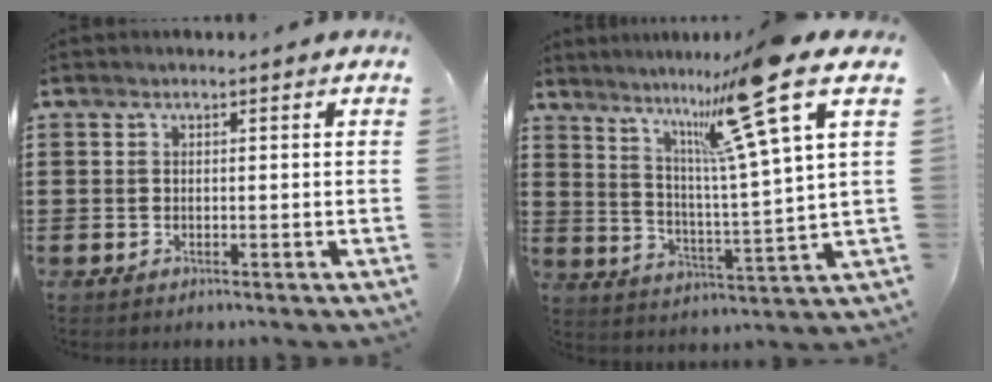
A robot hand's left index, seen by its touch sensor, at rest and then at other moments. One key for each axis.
{"total": 12.2, "fx": 8.7, "fy": -1.7, "fz": 8.4, "tx": -0.156, "ty": -0.053, "tz": 0.124}